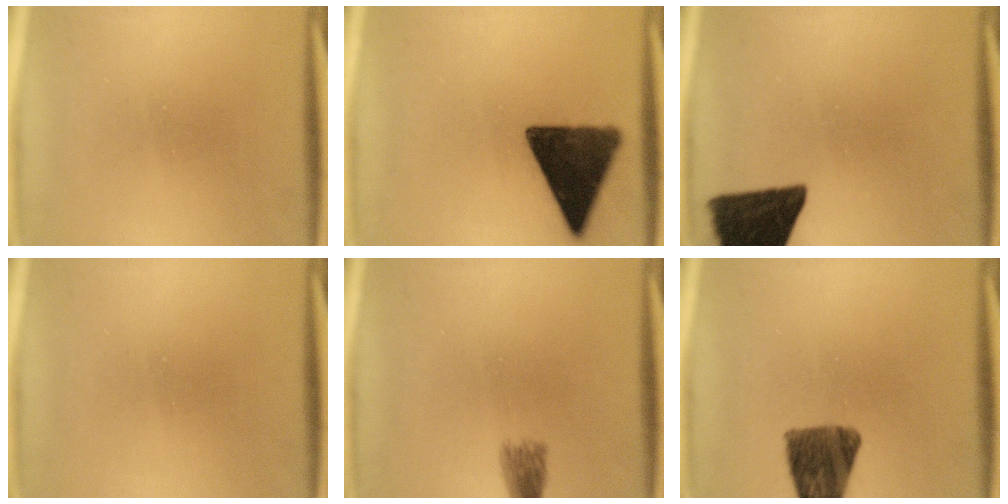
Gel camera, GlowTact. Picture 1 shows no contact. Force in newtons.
{"total": 13.9}
{"total": 14.8}
{"total": 0.0}
{"total": 2.0}
{"total": 8.6}